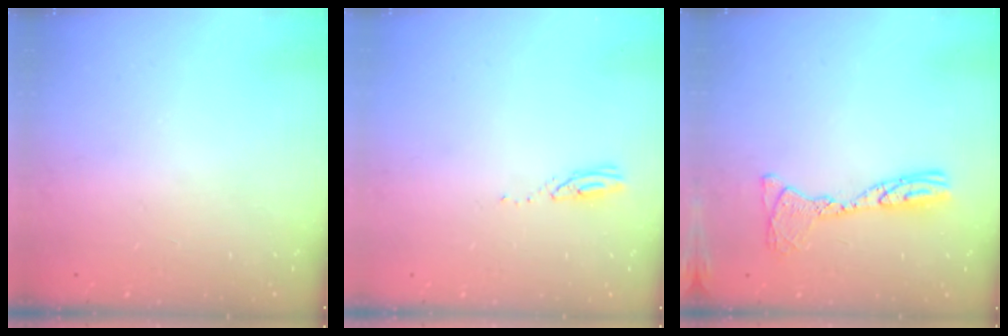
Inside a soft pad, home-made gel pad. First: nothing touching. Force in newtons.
{"total": 3.0, "press": 3.0, "slide": 0.1}
{"total": 12.2, "press": 12.1, "slide": 1.3}